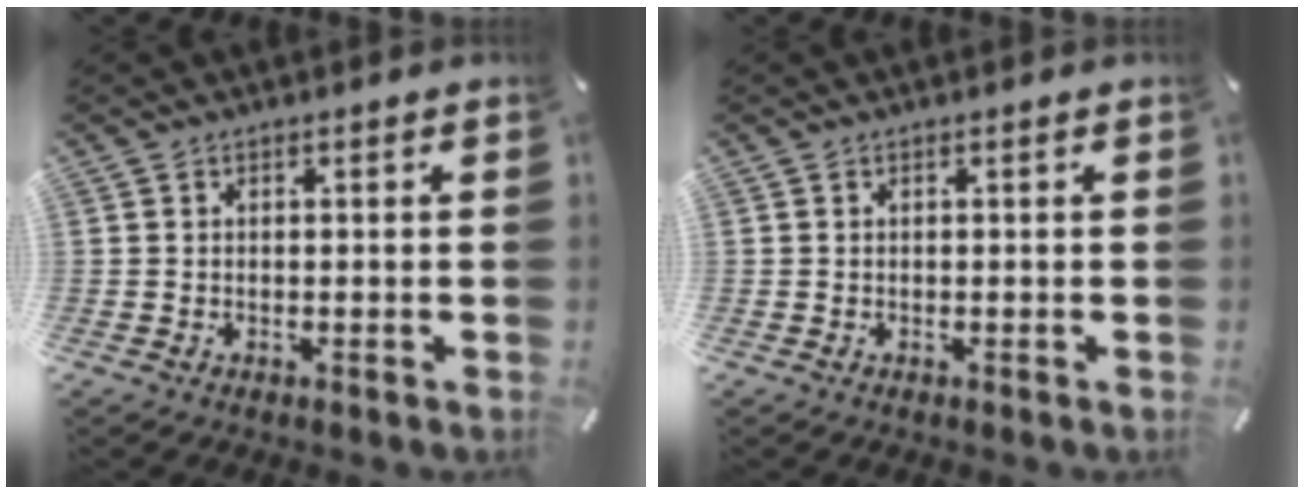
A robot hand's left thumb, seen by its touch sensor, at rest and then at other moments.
{"total": 0.0}